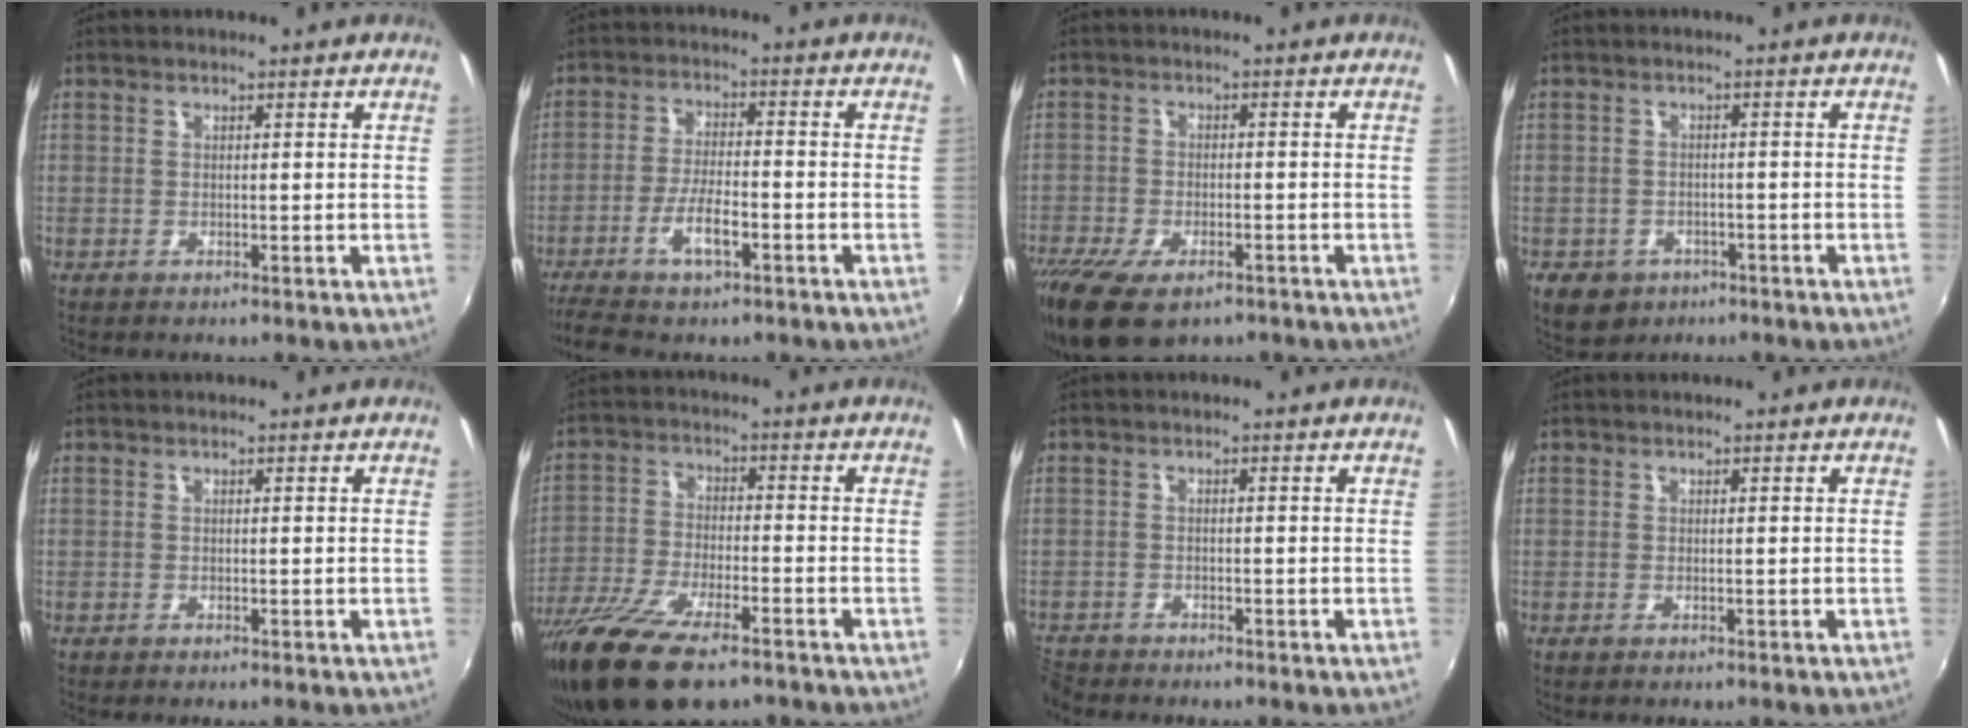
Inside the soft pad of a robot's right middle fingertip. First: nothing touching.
{"total": 8.5, "force": [-5.3, 1.9, 6.4], "torque": [-0.144, -0.006, -0.101]}
{"total": 11.9, "force": [-8.1, 5.0, 7.1], "torque": [-0.167, -0.041, -0.140]}
{"total": 7.0, "force": [-3.7, 5.2, 2.8], "torque": [-0.071, -0.013, -0.051]}
{"total": 0.0}
{"total": 15.6, "force": [-11.0, 4.5, 10.1], "torque": [-0.214, -0.051, -0.203]}
{"total": 3.6, "force": [-3.5, 1.0, 0.3], "torque": [-0.024, -0.015, -0.072]}
{"total": 0.5, "force": [-0.1, -0.4, 0.3], "torque": [-0.004, 0.000, -0.002]}